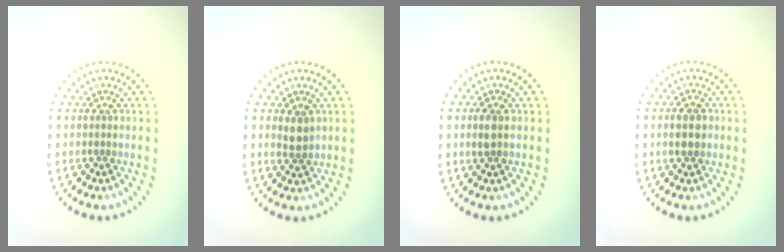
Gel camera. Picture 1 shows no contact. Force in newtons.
{"total": 1.9, "press": 1.7, "slide": 0.8}
{"total": 1.6, "press": 1.6, "slide": 0.2}
{"total": 2.6, "press": 2.6, "slide": 0.1}